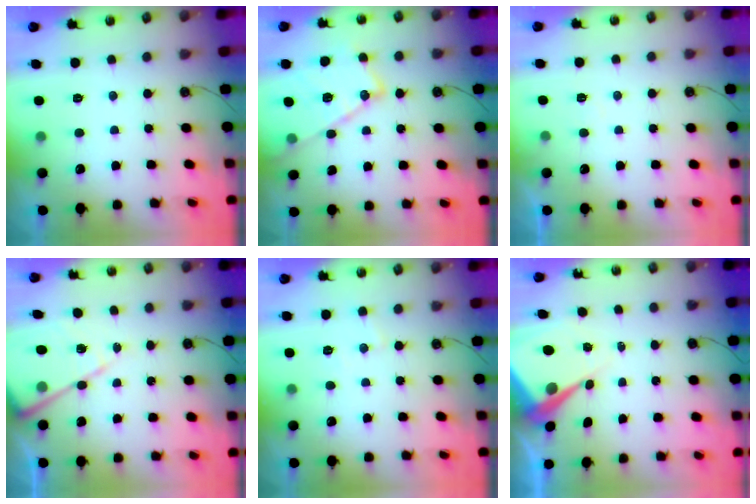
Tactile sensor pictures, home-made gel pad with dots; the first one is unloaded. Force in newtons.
{"total": 15.5, "press": 15.5, "slide": 0.7}
{"total": 4.2, "press": 4.1, "slide": 0.7}
{"total": 13.1, "press": 13.0, "slide": 1.2}
{"total": 5.6, "press": 5.5, "slide": 0.8}
{"total": 8.5, "press": 8.5, "slide": 0.7}